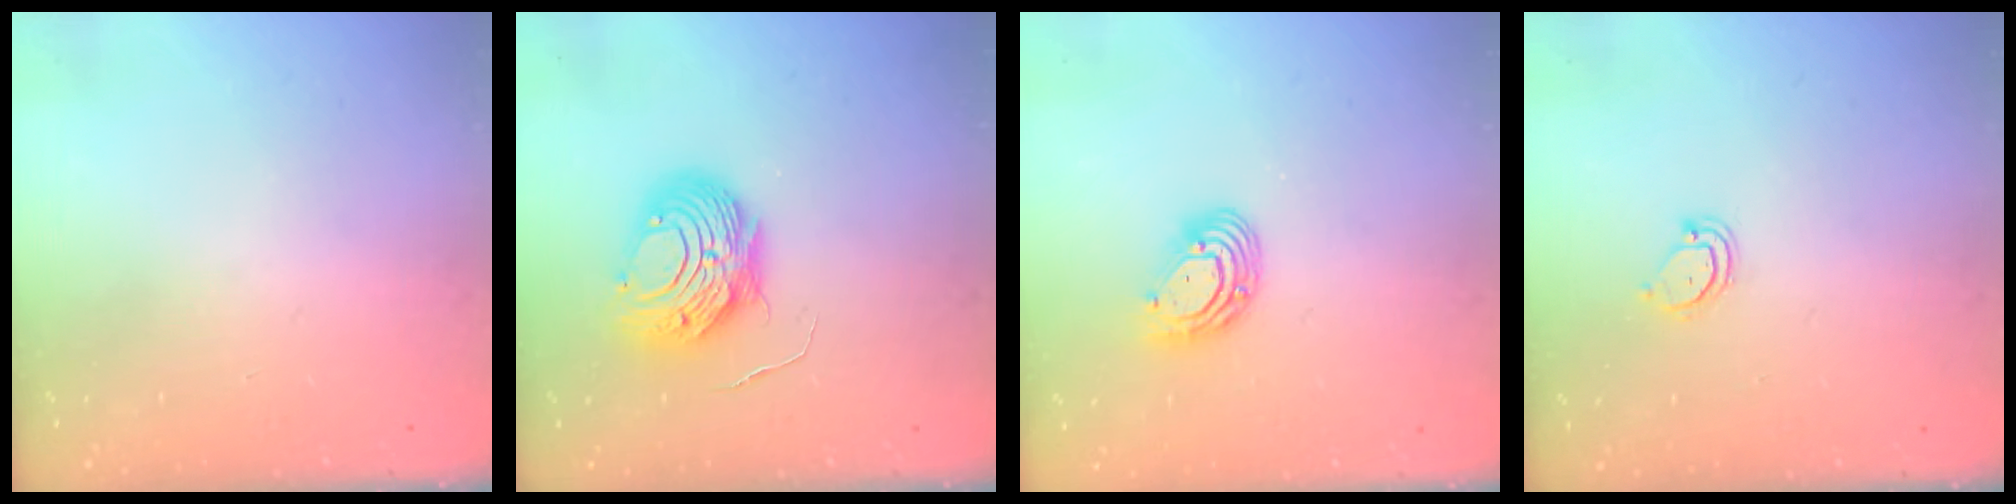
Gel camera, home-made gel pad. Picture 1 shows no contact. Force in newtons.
{"total": 9.4, "press": 9.4, "slide": 1.0}
{"total": 9.6, "press": 9.4, "slide": 1.9}
{"total": 3.4, "press": 3.3, "slide": 0.5}